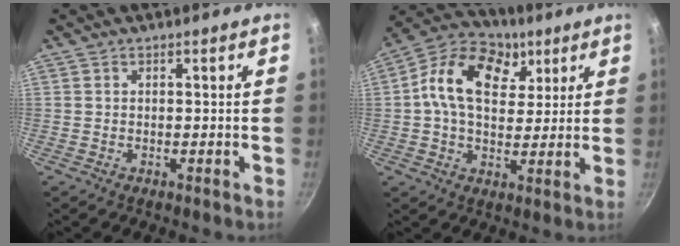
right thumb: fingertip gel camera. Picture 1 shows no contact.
{"total": 16.2, "force": [5.1, 11.1, 10.7], "torque": [-0.155, 0.001, 0.066]}